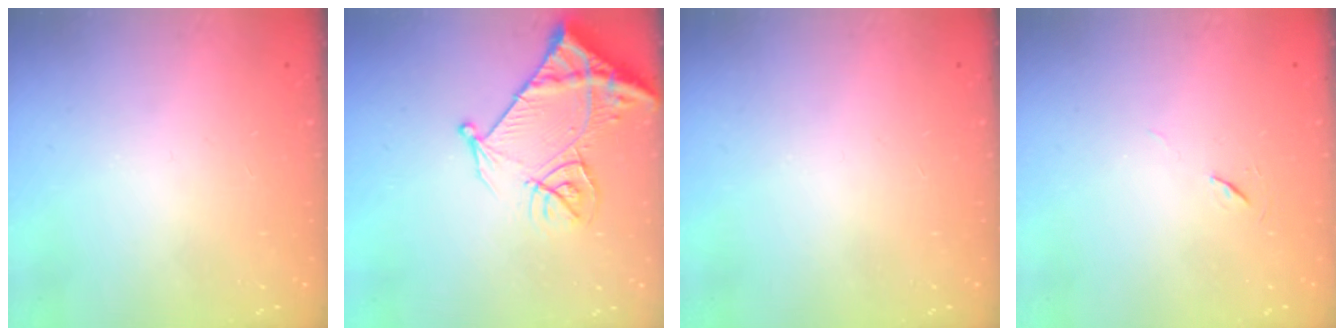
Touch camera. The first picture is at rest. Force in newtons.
{"total": 13.7, "press": 13.6, "slide": 1.6}
{"total": 0.0}
{"total": 5.7, "press": 5.2, "slide": 2.4}